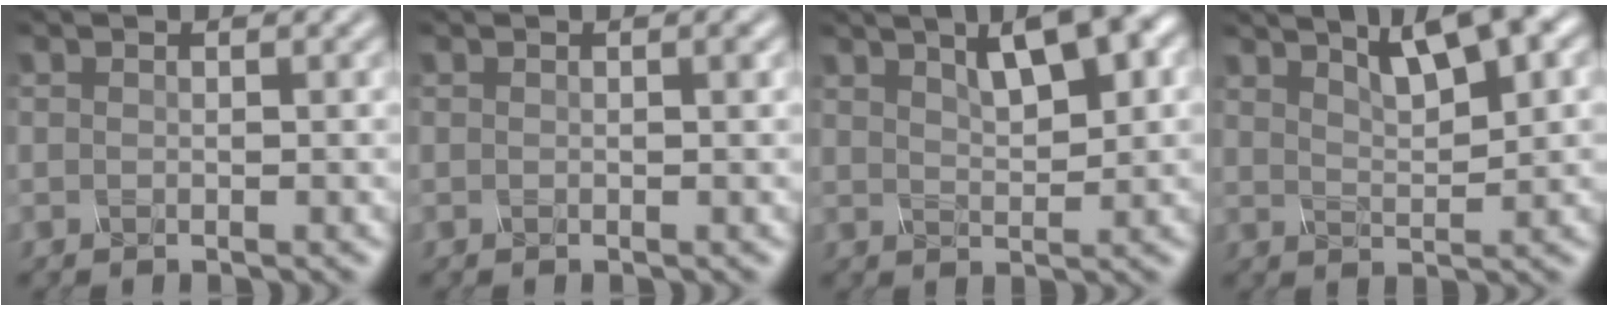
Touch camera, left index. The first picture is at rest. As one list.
[{"total": 1.0, "force": [0.2, 0.4, 0.9], "torque": [-0.003, 0.008, -0.003]}, {"total": 4.7, "force": [2.7, 0.7, 3.7], "torque": [-0.059, 0.016, 0.059]}, {"total": 4.4, "force": [3.2, 0.3, 3.1], "torque": [-0.053, 0.013, 0.075]}]